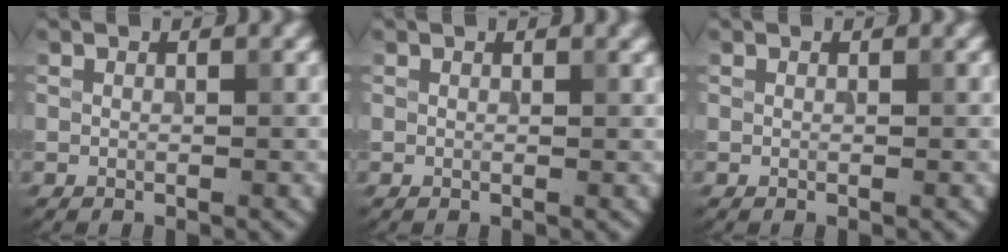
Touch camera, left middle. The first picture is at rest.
{"total": 0.7, "force": [0.4, 0.2, 0.5], "torque": [-0.001, 0.004, 0.006]}
{"total": 0.0}